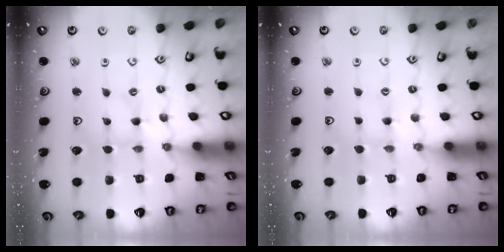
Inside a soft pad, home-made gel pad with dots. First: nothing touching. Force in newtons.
{"total": 1.9, "press": 1.9, "slide": 0.4}